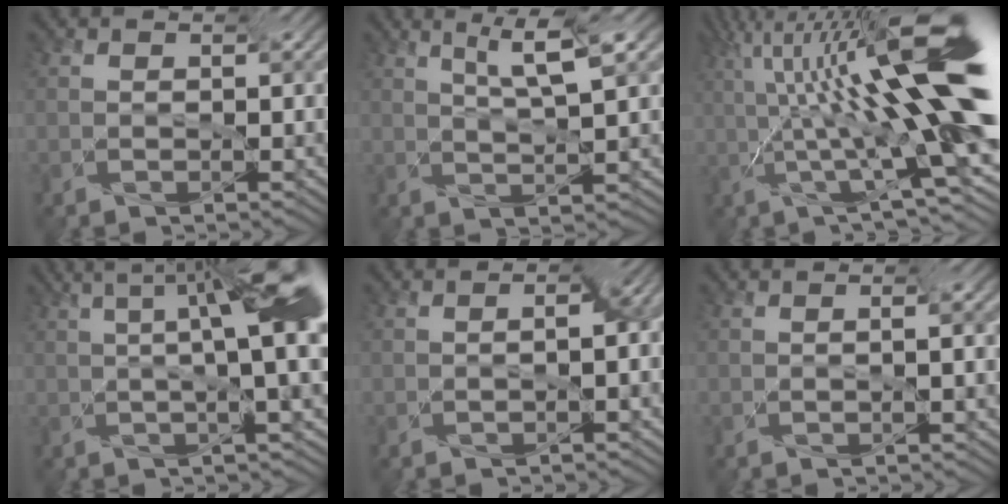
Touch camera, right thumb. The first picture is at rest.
{"total": 5.9, "force": [2.6, 1.1, 5.2], "torque": [-0.081, 0.009, 0.039]}
{"total": 15.8, "force": [2.5, 2.5, 15.4], "torque": [-0.256, 0.028, 0.063]}
{"total": 13.0, "force": [3.5, 3.5, 12.0], "torque": [-0.147, 0.035, 0.051]}
{"total": 2.1, "force": [-0.9, 0.1, 1.9], "torque": [-0.018, 0.009, -0.017]}
{"total": 1.3, "force": [-0.2, -0.2, 1.3], "torque": [-0.016, 0.006, -0.007]}